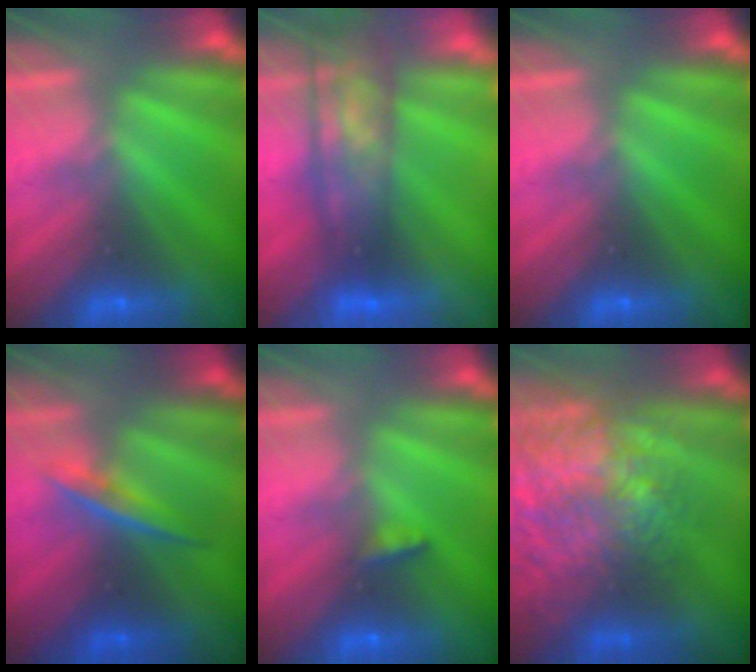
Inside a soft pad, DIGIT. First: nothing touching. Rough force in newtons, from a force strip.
{"total": 7.3}
{"total": 0.0}
{"total": 1.6}
{"total": 2.9}
{"total": 9.3}